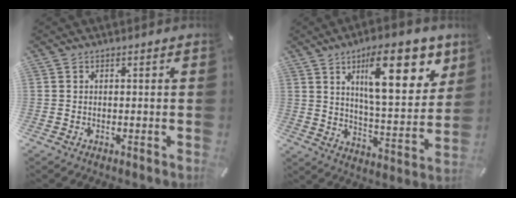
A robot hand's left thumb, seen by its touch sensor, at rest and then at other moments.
{"total": 20.2, "force": [9.6, 7.8, 15.9], "torque": [-0.226, -0.038, 0.149]}